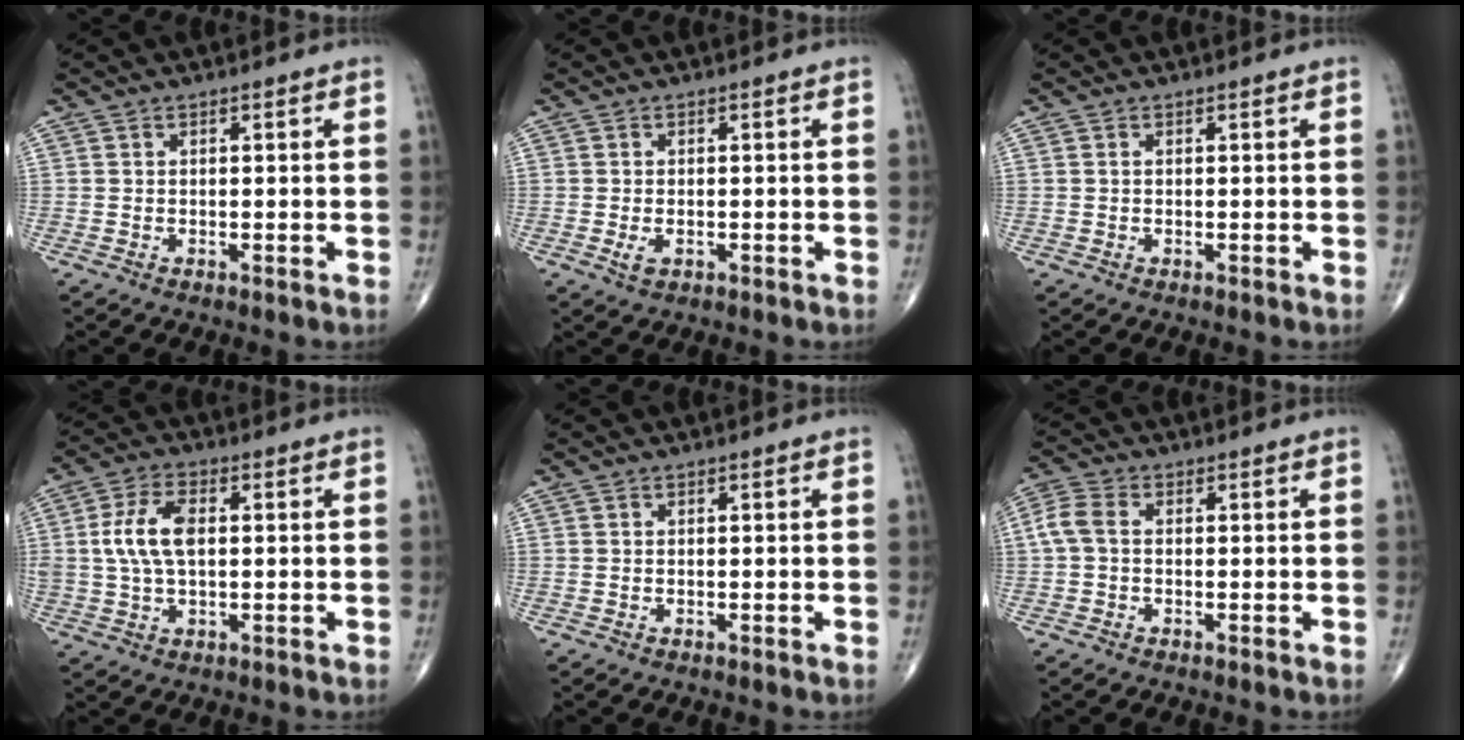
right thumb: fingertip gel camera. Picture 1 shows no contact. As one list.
[{"total": 2.0, "force": [-0.6, 1.2, 1.5], "torque": [-0.030, -0.001, -0.008]}, {"total": 0.0}, {"total": 8.4, "force": [1.0, 4.5, 7.1], "torque": [-0.148, 0.008, 0.020]}, {"total": 0.0}, {"total": 4.3, "force": [0.0, 2.8, 3.3], "torque": [-0.082, 0.012, -0.008]}]